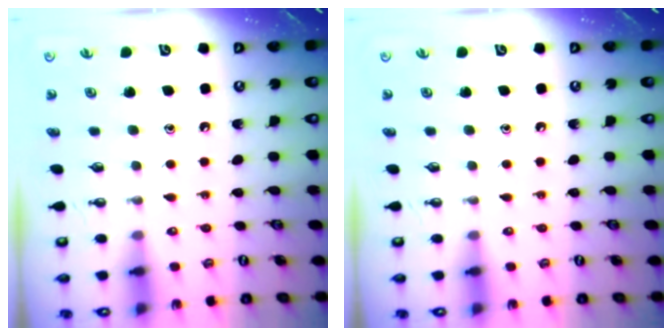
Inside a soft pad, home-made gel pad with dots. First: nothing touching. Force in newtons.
{"total": 0.0}